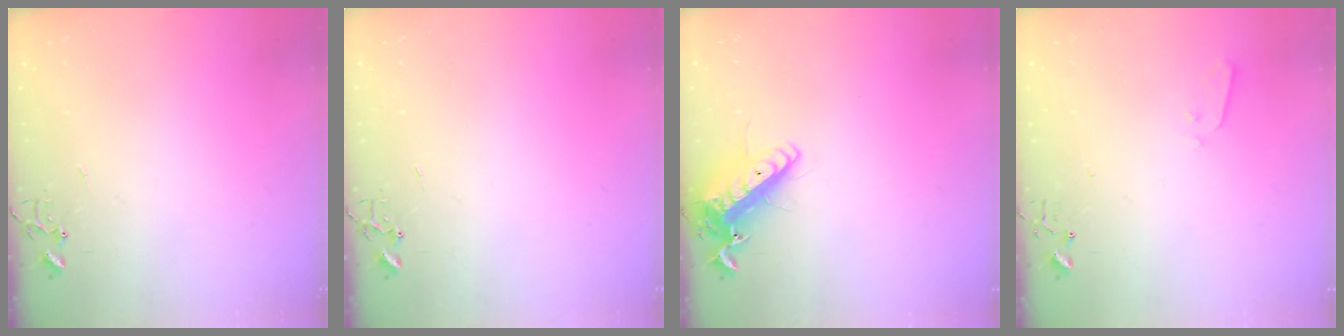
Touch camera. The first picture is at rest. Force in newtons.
{"total": 0.0}
{"total": 13.4, "press": 13.1, "slide": 2.5}
{"total": 2.8, "press": 2.7, "slide": 0.4}